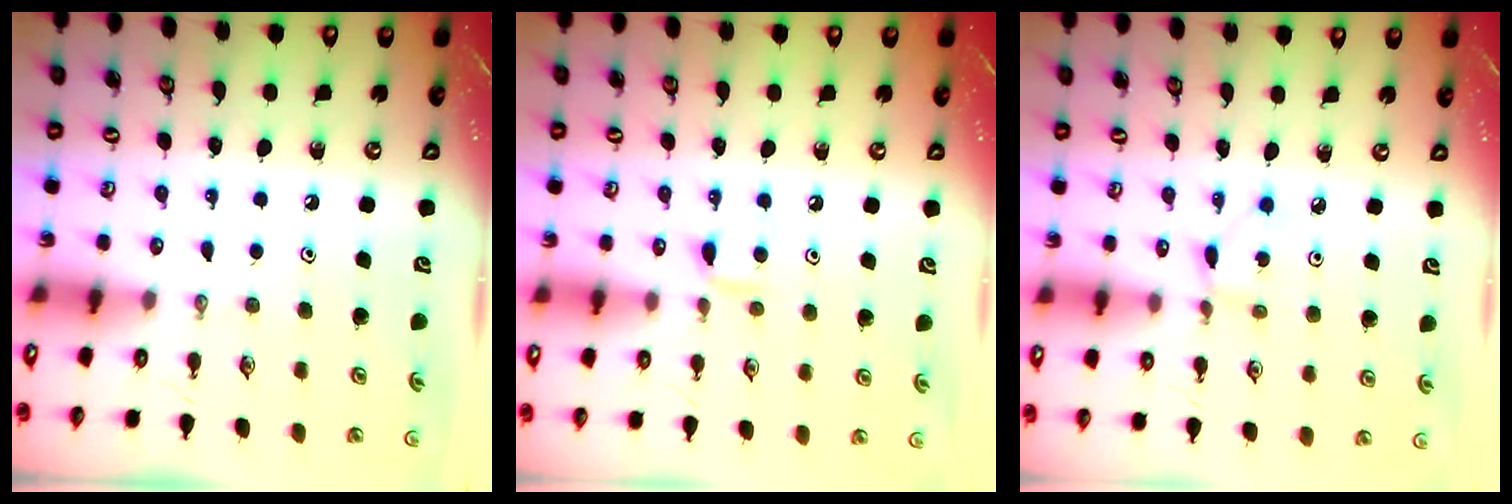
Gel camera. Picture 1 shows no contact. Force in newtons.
{"total": 5.2, "press": 5.2, "slide": 0.7}
{"total": 1.3, "press": 1.3, "slide": 0.2}